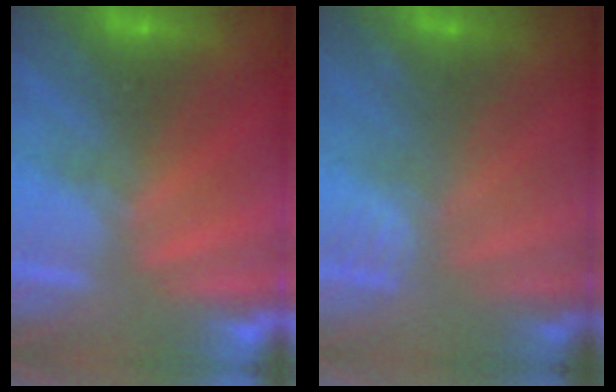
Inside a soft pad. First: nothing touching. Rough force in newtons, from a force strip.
{"total": 2.5}